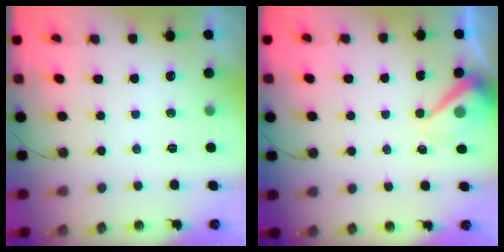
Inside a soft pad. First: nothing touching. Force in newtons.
{"total": 8.5, "press": 8.5, "slide": 0.9}